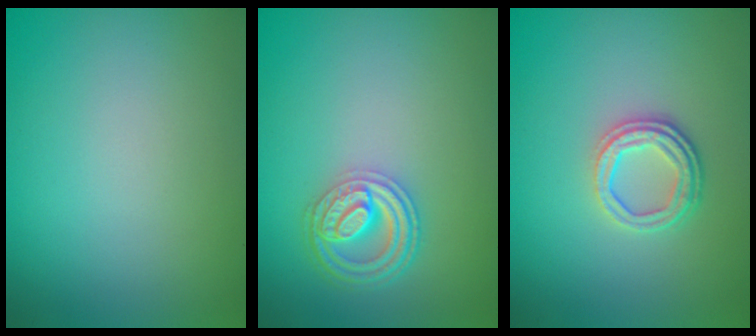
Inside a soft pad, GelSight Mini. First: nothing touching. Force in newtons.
{"total": 4.5, "press": 3.7, "slide": 2.5}
{"total": 3.1, "press": 2.5, "slide": 1.8}